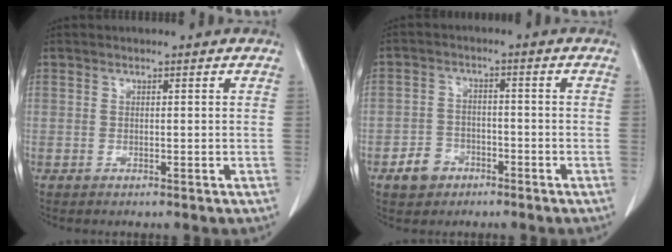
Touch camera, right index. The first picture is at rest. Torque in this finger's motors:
{"motor_torque": [-0.58, -0.33, -0.61, -0.21]}